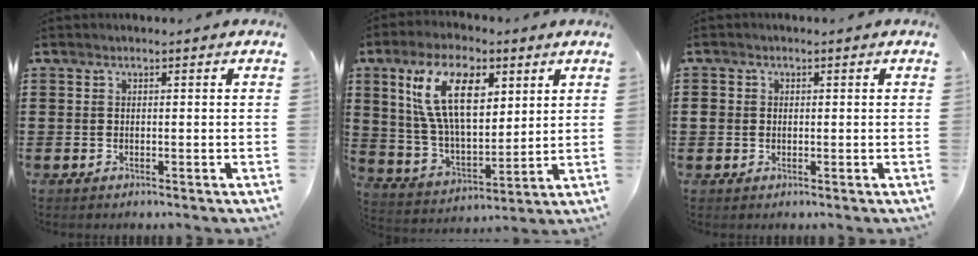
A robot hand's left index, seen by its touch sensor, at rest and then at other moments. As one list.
[{"total": 14.0, "force": [6.5, 6.7, 10.4], "torque": [-0.227, 0.010, 0.121]}, {"total": 1.4, "force": [0.0, 1.3, 0.5], "torque": [-0.013, 0.006, -0.002]}]